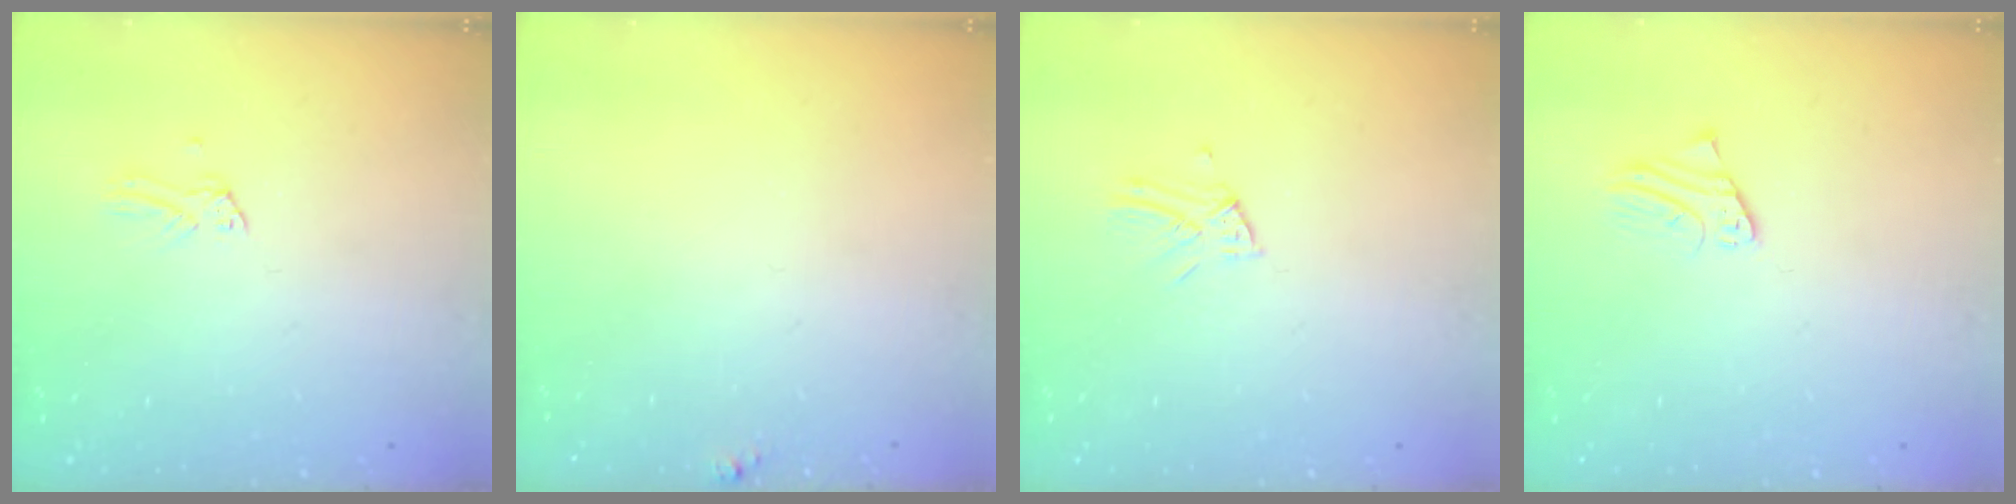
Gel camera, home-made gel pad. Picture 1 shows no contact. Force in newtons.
{"total": 3.1, "press": 3.1, "slide": 0.3}
{"total": 4.0, "press": 3.9, "slide": 0.3}
{"total": 1.9, "press": 1.9, "slide": 0.1}